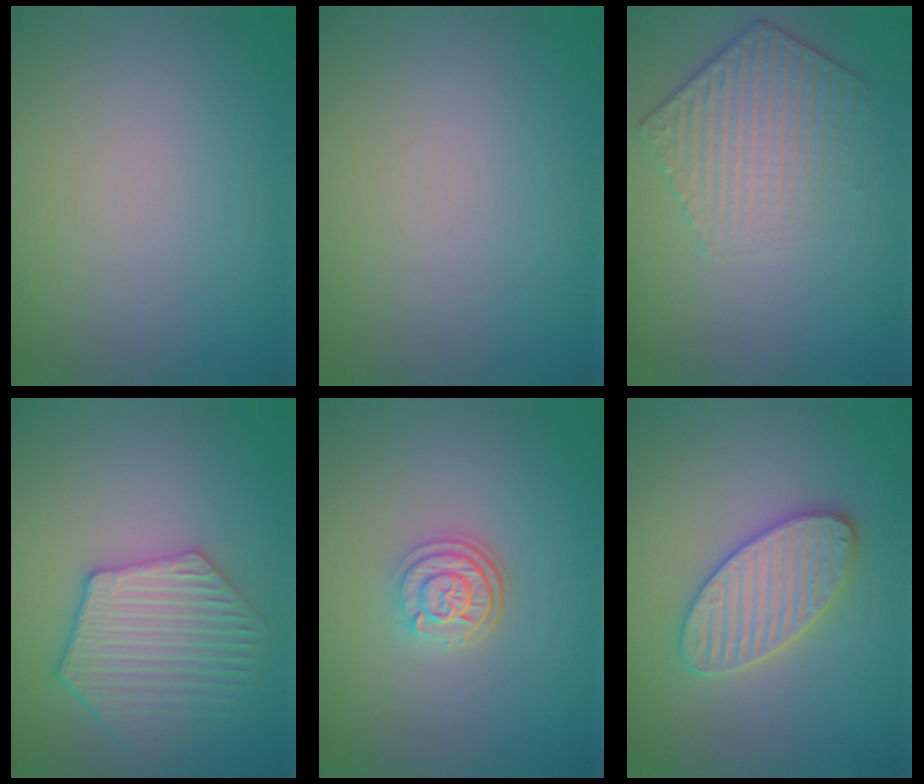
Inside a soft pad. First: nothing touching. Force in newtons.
{"total": 0.0}
{"total": 4.3, "press": 3.2, "slide": 2.9}
{"total": 5.3, "press": 4.9, "slide": 2.0}
{"total": 3.1, "press": 2.5, "slide": 1.9}
{"total": 4.4, "press": 4.3, "slide": 0.5}